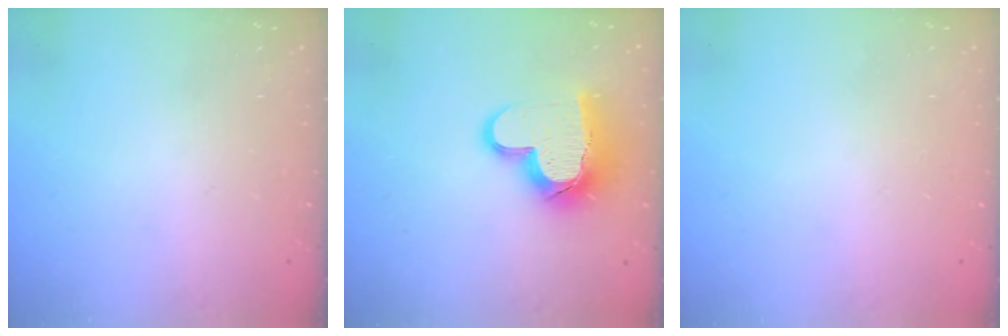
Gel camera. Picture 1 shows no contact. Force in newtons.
{"total": 15.4, "press": 15.4, "slide": 1.3}
{"total": 0.7, "press": 0.7, "slide": 0.1}